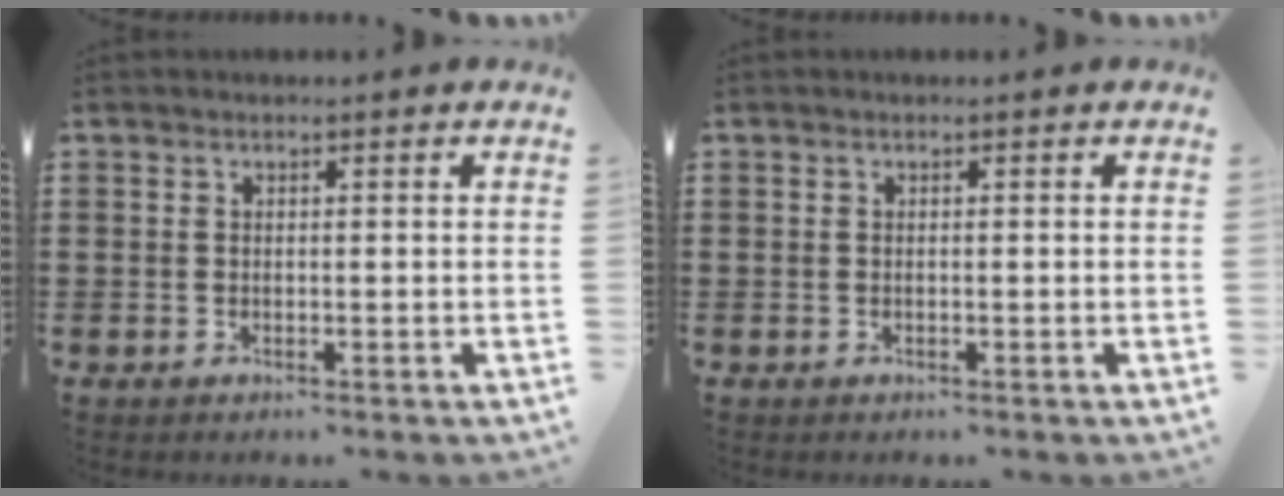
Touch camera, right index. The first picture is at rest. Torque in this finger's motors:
{"motor_torque": [0.39, 0.56, 0.00, 0.00]}